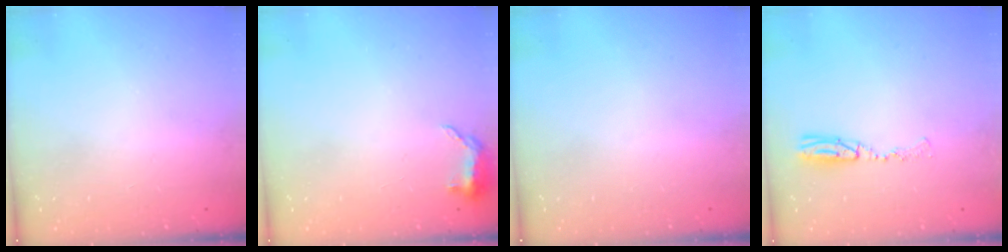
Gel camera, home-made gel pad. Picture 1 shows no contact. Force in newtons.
{"total": 5.7, "press": 5.6, "slide": 1.4}
{"total": 0.0}
{"total": 5.6, "press": 5.3, "slide": 1.9}